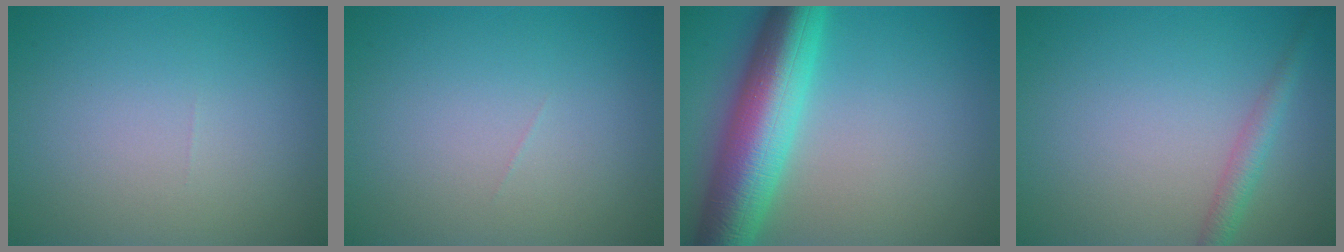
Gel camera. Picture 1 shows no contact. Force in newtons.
{"total": 0.0}
{"total": 9.9, "press": 9.9, "slide": 0.0}
{"total": 2.0, "press": 2.0, "slide": 0.1}